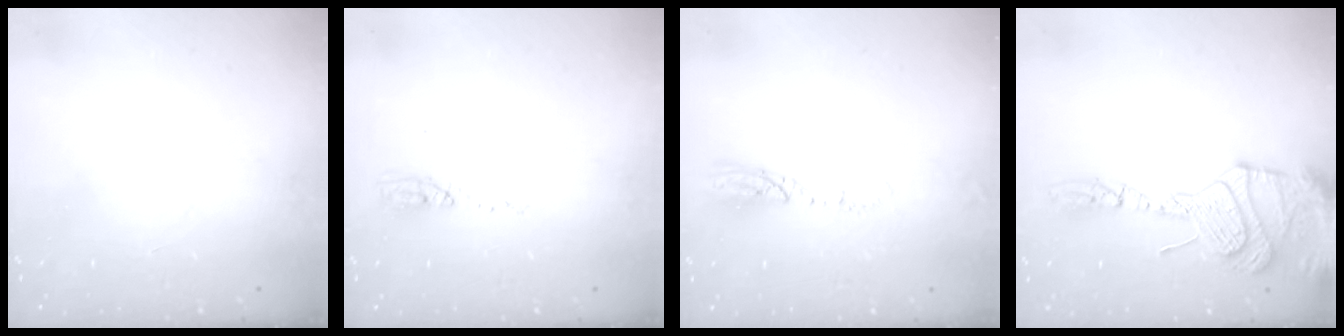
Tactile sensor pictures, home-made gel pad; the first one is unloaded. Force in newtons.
{"total": 4.0, "press": 3.9, "slide": 1.2}
{"total": 4.5, "press": 4.3, "slide": 1.0}
{"total": 18.6, "press": 18.4, "slide": 3.1}